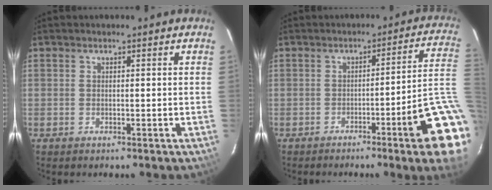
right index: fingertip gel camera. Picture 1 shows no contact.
{"total": 12.8, "force": [-5.0, -0.4, 11.8], "torque": [-0.112, 0.007, -0.060]}